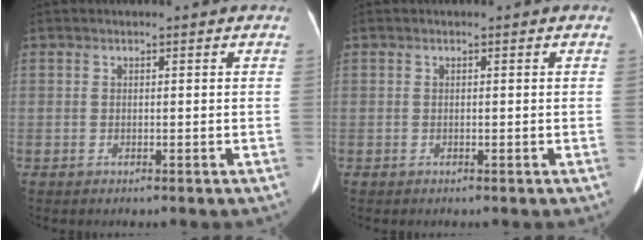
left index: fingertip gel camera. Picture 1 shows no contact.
{"total": 0.0}